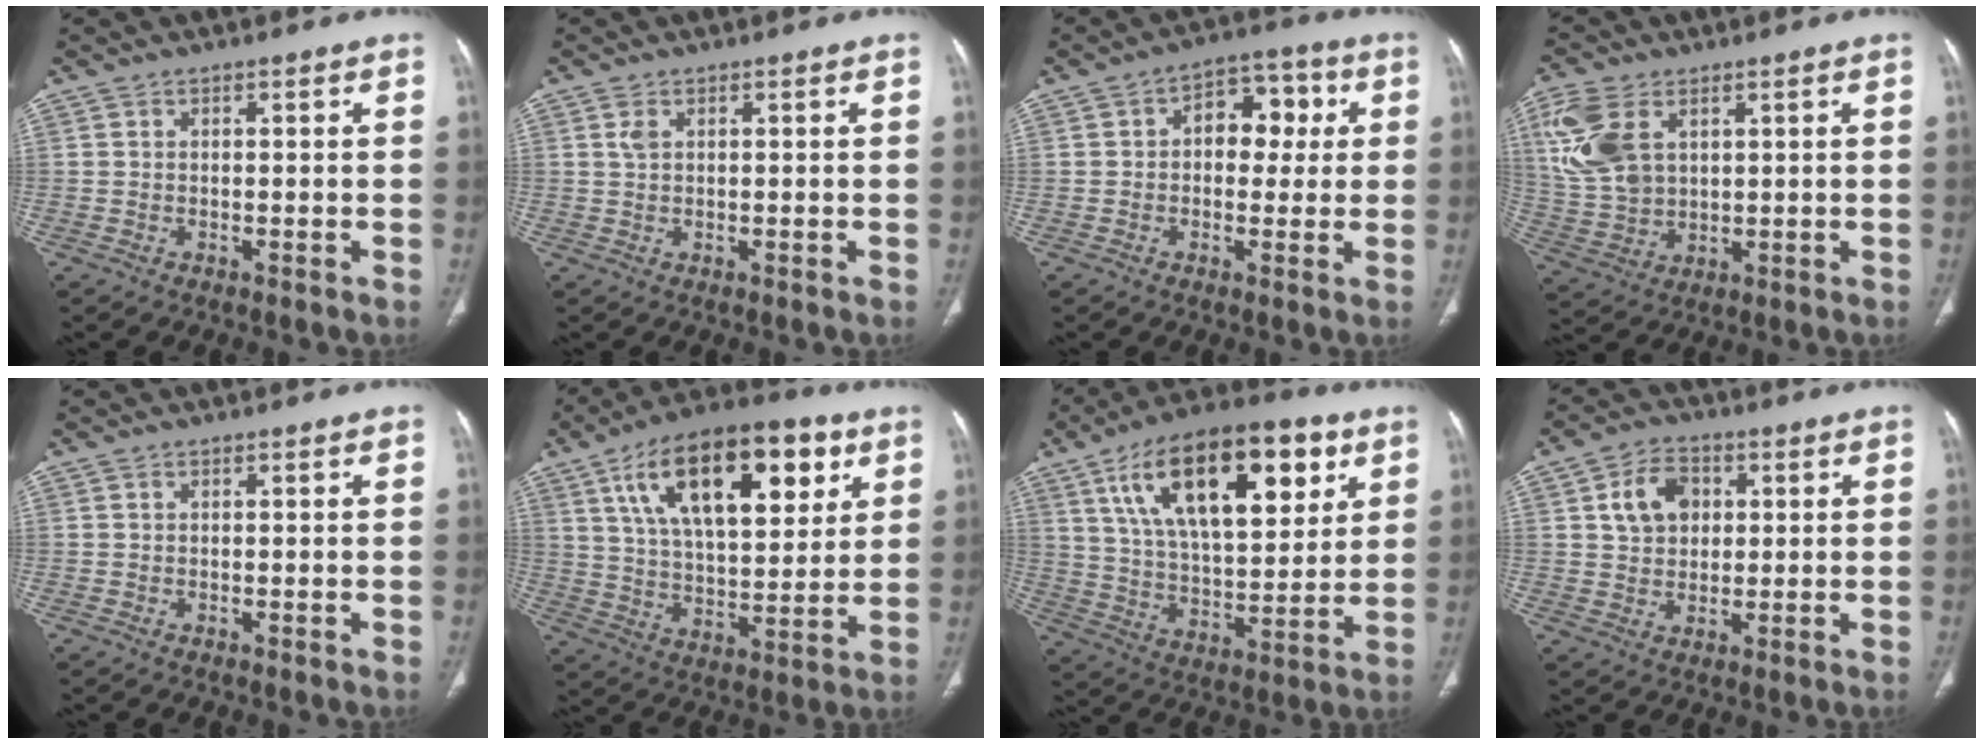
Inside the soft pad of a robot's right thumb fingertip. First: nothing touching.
{"total": 1.7, "force": [0.7, 0.9, 1.2], "torque": [-0.028, 0.005, 0.020]}
{"total": 9.4, "force": [1.6, 6.3, 6.8], "torque": [-0.054, 0.021, 0.017]}
{"total": 12.4, "force": [4.5, 7.8, 8.5], "torque": [-0.189, -0.006, 0.101]}
{"total": 0.0}
{"total": 24.4, "force": [10.5, 11.3, 18.9], "torque": [-0.282, -0.016, 0.174]}
{"total": 25.9, "force": [11.2, 11.7, 20.2], "torque": [-0.304, -0.019, 0.188]}
{"total": 8.1, "force": [2.2, 6.1, 4.9], "torque": [-0.060, 0.001, 0.036]}